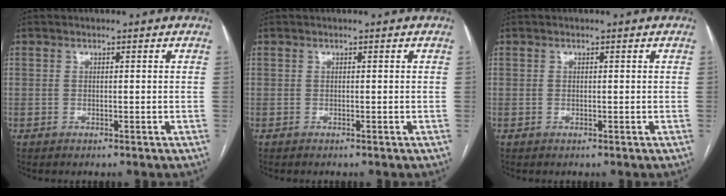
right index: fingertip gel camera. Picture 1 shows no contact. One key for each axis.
{"total": 0.0}
{"total": 0.0}